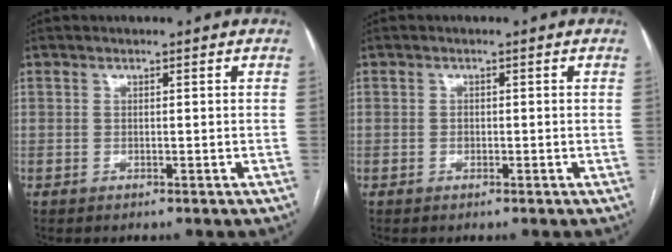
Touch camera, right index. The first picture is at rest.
{"total": 0.7, "force": [-0.1, 0.6, 0.4], "torque": [-0.005, 0.002, -0.003]}